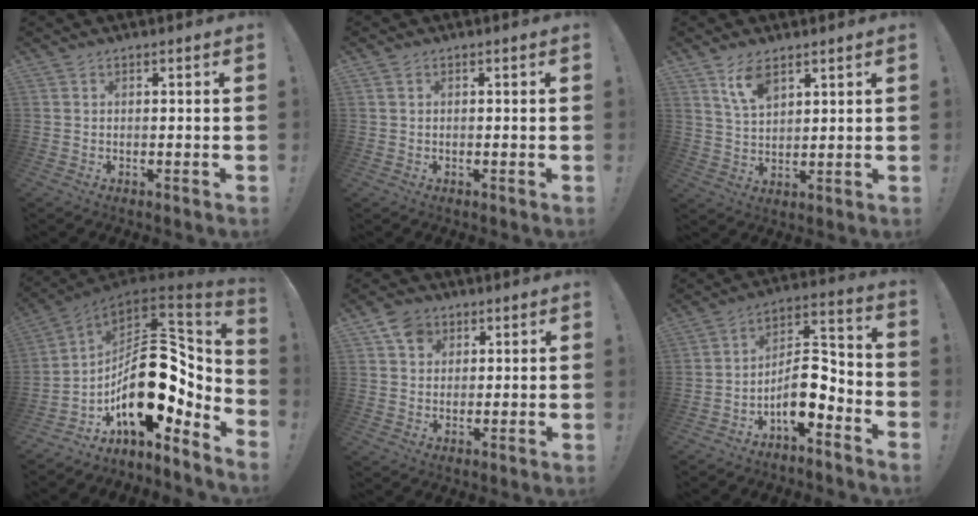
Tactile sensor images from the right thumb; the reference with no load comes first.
{"total": 0.6, "force": [0.1, 0.6, 0.3], "torque": [-0.006, 0.002, 0.002]}
{"total": 7.8, "force": [5.1, 3.4, 4.7], "torque": [-0.089, -0.019, 0.094]}
{"total": 24.6, "force": [-2.1, 13.3, 20.6], "torque": [-0.348, -0.015, -0.028]}
{"total": 6.7, "force": [3.3, 5.4, 2.0], "torque": [-0.033, -0.010, 0.063]}
{"total": 11.0, "force": [-5.7, 4.8, 8.1], "torque": [-0.134, 0.021, -0.096]}